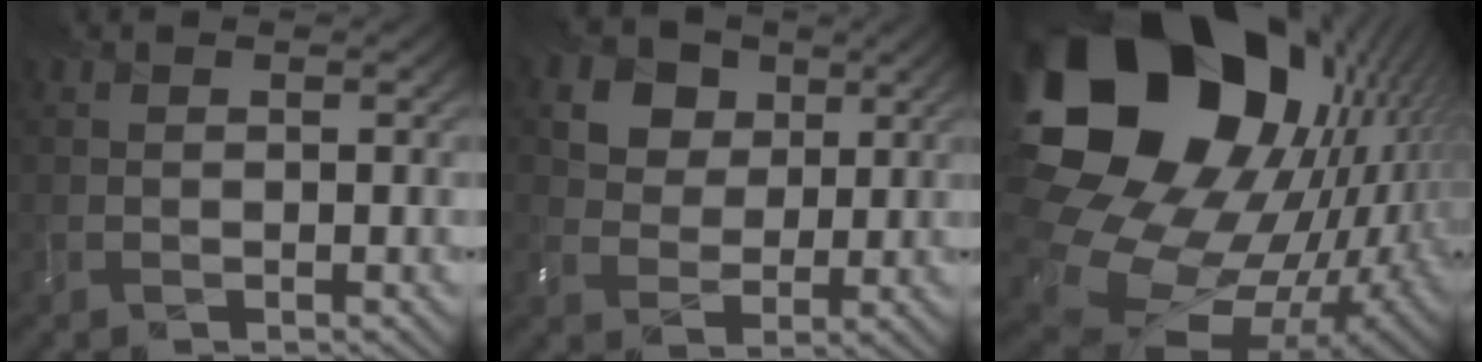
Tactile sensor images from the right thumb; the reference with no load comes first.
{"total": 12.1, "force": [6.6, 8.7, 5.3], "torque": [-0.156, 0.019, 0.119]}
{"total": 23.6, "force": [6.0, 18.1, 13.9], "torque": [-0.320, -0.036, 0.143]}